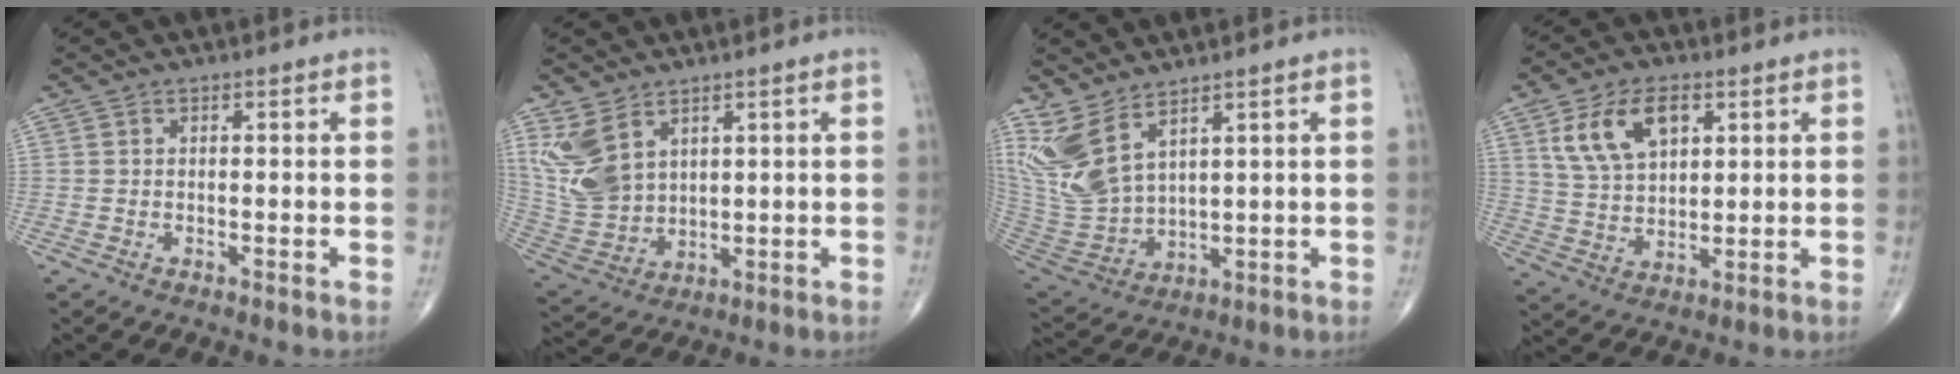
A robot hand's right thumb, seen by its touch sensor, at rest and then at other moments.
{"total": 10.6, "force": [5.2, 6.8, 6.3], "torque": [-0.126, -0.019, 0.125]}
{"total": 11.4, "force": [7.1, 4.9, 7.5], "torque": [-0.165, -0.039, 0.173]}
{"total": 11.4, "force": [4.8, 6.6, 8.0], "torque": [-0.132, -0.012, 0.096]}